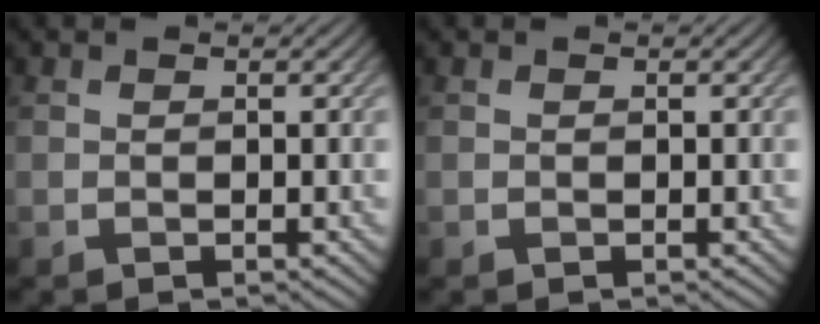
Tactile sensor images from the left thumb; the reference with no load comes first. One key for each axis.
{"total": 0.0}